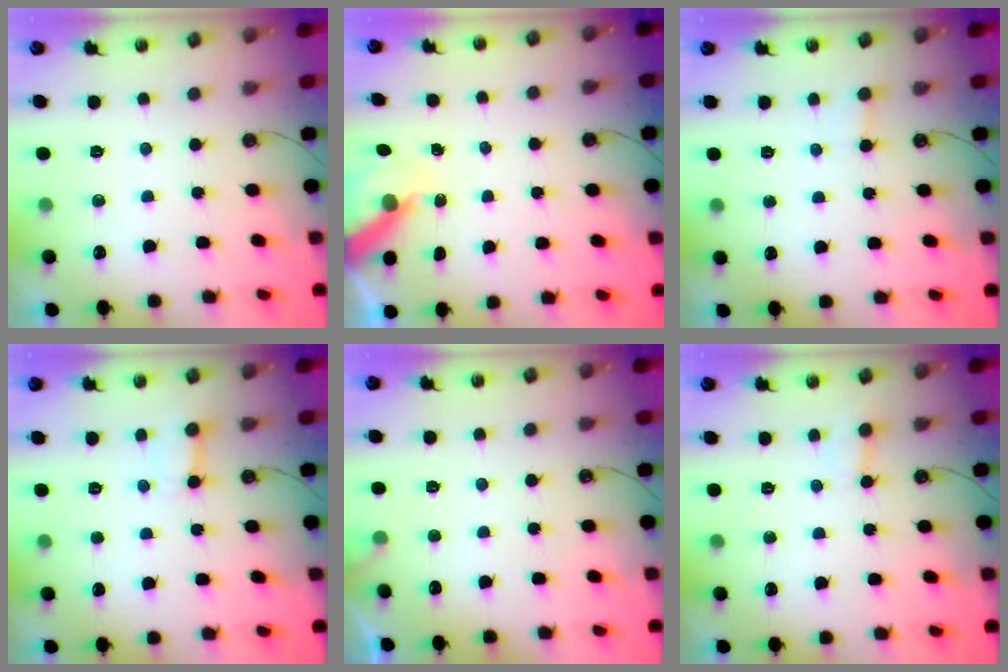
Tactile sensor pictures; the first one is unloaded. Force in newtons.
{"total": 6.2, "press": 6.1, "slide": 0.5}
{"total": 1.7, "press": 1.7, "slide": 0.1}
{"total": 2.7, "press": 2.7, "slide": 0.5}
{"total": 3.9, "press": 3.9, "slide": 0.2}
{"total": 2.5, "press": 2.4, "slide": 0.5}